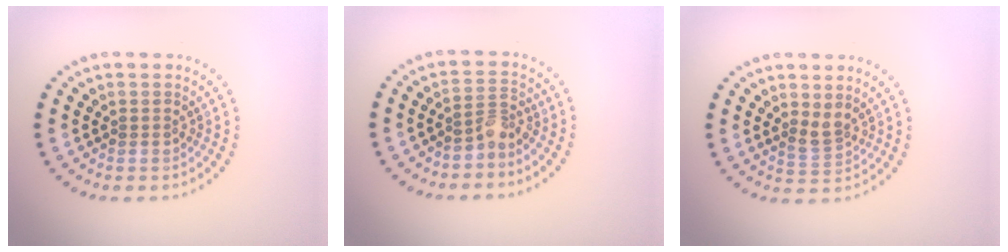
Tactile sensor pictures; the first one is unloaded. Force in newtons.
{"total": 2.1, "press": 1.5, "slide": 1.5}
{"total": 1.8, "press": 1.3, "slide": 1.2}